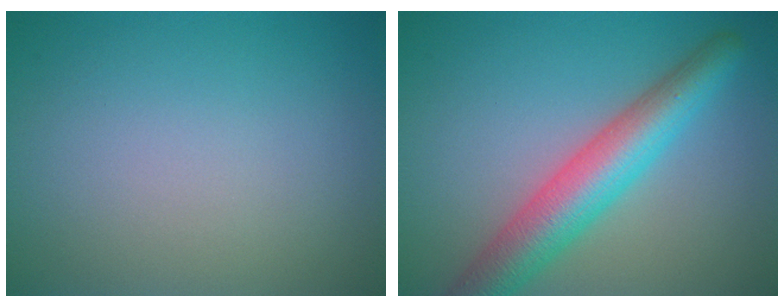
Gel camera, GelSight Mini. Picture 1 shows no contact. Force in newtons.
{"total": 6.6, "press": 6.6, "slide": 0.2}